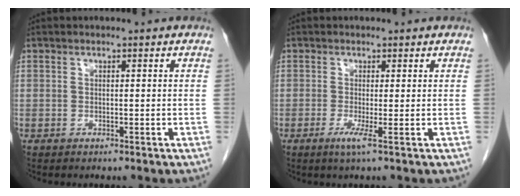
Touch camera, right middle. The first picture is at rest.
{"total": 2.0, "force": [-0.8, -0.5, 1.8], "torque": [-0.036, -0.006, -0.014]}